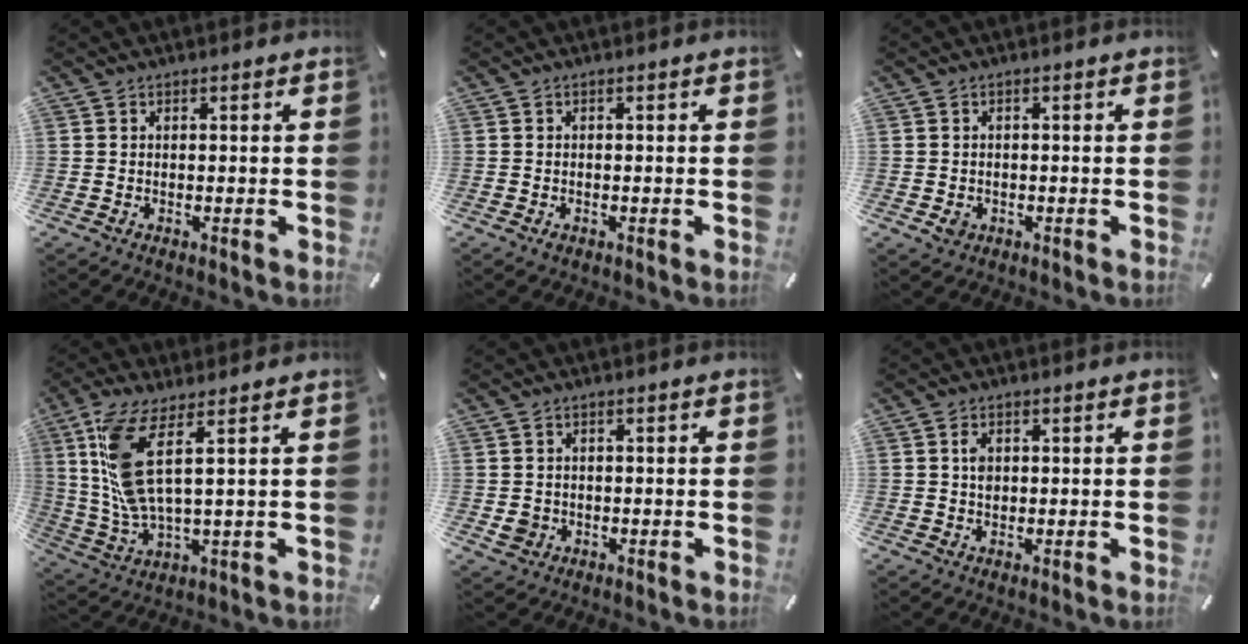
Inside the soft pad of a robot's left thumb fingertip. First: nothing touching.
{"total": 0.9, "force": [-0.4, 0.6, 0.5], "torque": [-0.010, 0.002, -0.009]}
{"total": 2.2, "force": [-0.6, 1.9, 0.9], "torque": [-0.016, 0.003, -0.012]}
{"total": 13.0, "force": [4.1, 3.3, 11.9], "torque": [-0.254, -0.014, 0.075]}
{"total": 3.0, "force": [-0.4, 2.9, 0.8], "torque": [-0.006, 0.001, -0.009]}
{"total": 2.5, "force": [0.4, 1.8, 1.6], "torque": [-0.027, 0.004, 0.005]}